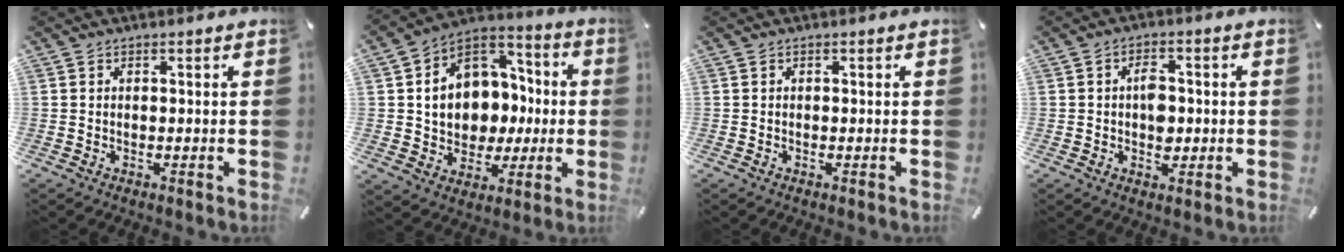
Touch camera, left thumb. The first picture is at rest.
{"total": 13.1, "force": [0.2, 11.8, 5.8], "torque": [-0.106, -0.012, 0.011]}
{"total": 0.0}
{"total": 5.1, "force": [-0.2, 3.5, 3.7], "torque": [-0.046, 0.000, -0.009]}